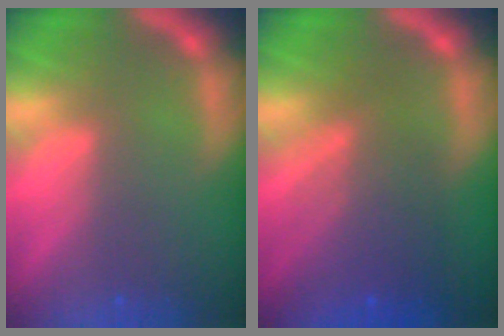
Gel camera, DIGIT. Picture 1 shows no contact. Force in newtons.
{"total": 6.5}